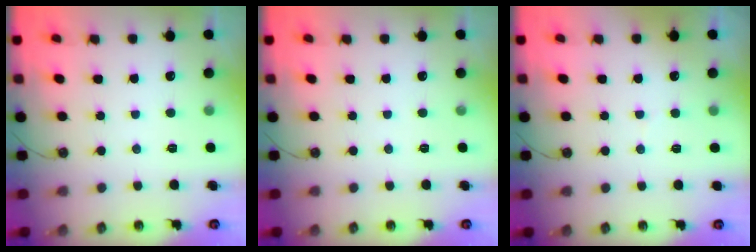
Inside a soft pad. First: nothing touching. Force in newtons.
{"total": 0.0}
{"total": 3.9, "press": 3.9, "slide": 0.4}